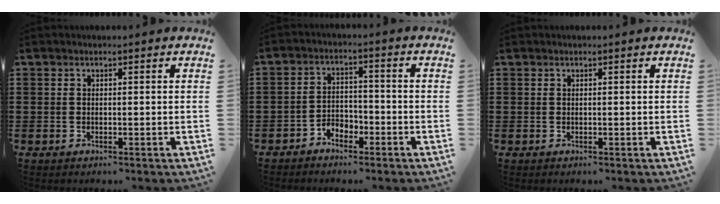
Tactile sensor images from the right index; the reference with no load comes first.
{"total": 3.1, "force": [-2.6, 1.6, 0.5], "torque": [-0.016, 0.008, -0.055]}
{"total": 0.0}